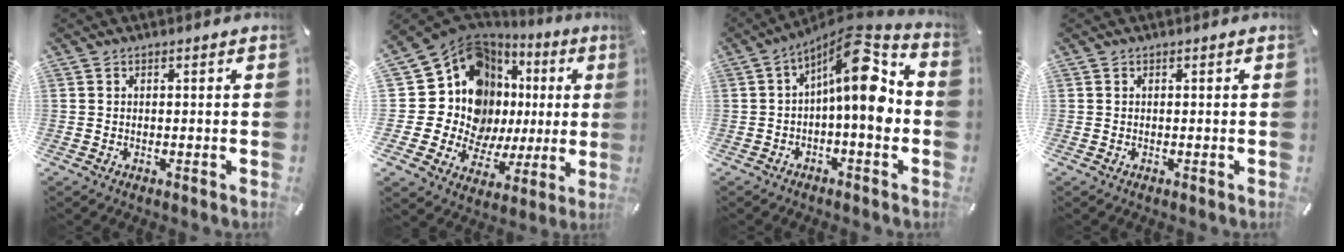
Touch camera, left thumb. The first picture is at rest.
{"total": 18.1, "force": [6.4, 14.2, 9.3], "torque": [-0.182, -0.088, 0.132]}
{"total": 13.8, "force": [1.9, 5.3, 12.6], "torque": [-0.181, -0.028, 0.028]}
{"total": 0.0}